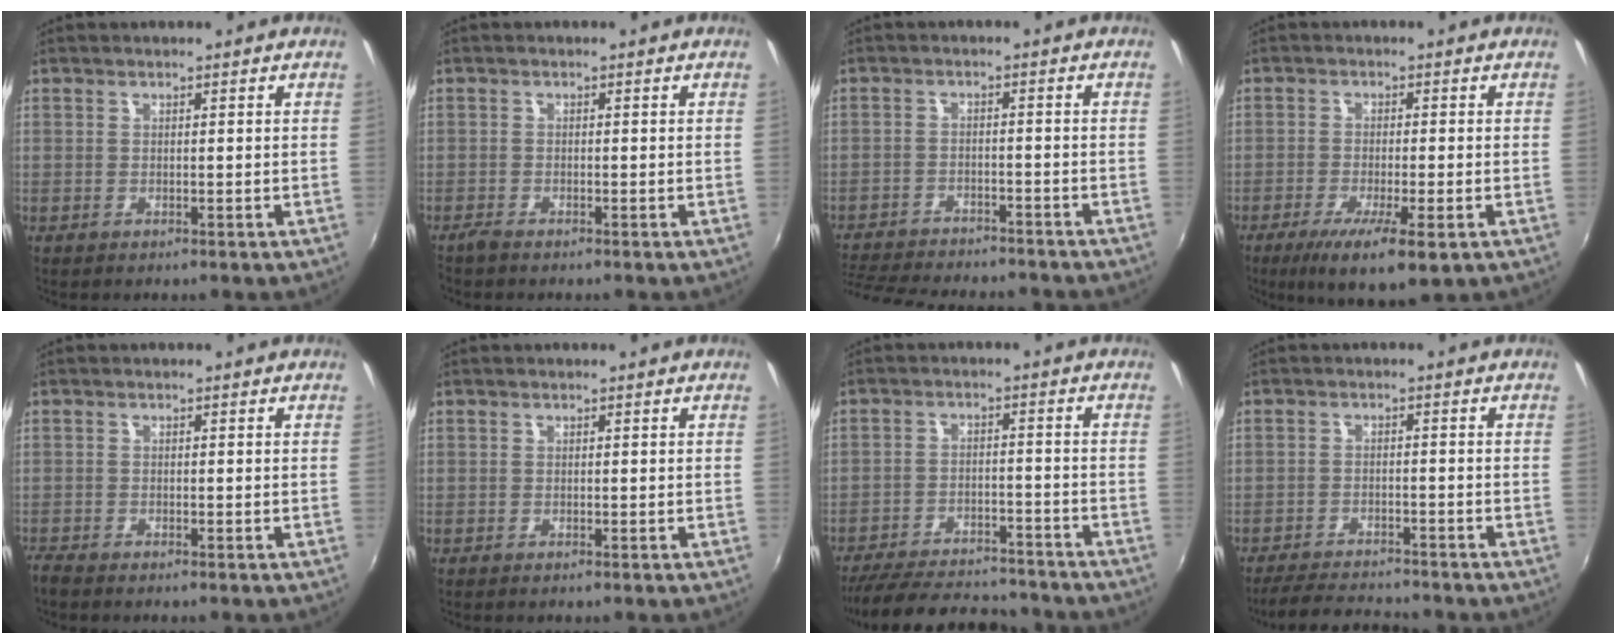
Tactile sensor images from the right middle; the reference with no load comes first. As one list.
[{"total": 1.3, "force": [-1.2, 0.2, 0.4], "torque": [-0.013, -0.004, -0.027]}, {"total": 16.4, "force": [-14.4, 4.0, 6.8], "torque": [-0.150, -0.018, -0.210]}, {"total": 10.0, "force": [-5.3, 1.8, 8.2], "torque": [-0.163, -0.035, -0.085]}, {"total": 1.8, "force": [-1.6, 0.1, 0.6], "torque": [-0.021, -0.006, -0.032]}, {"total": 0.0}, {"total": 19.5, "force": [-17.0, 5.4, 7.8], "torque": [-0.167, -0.003, -0.239]}, {"total": 8.6, "force": [-8.1, 1.1, 2.7], "torque": [-0.077, -0.003, -0.128]}]